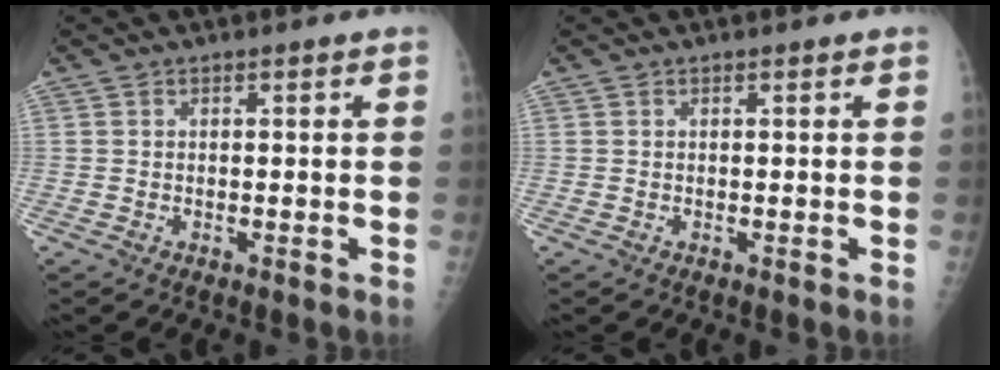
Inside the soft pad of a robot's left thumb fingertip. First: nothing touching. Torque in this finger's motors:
{"motor_torque": [-0.01, 0.07, -0.07, -0.07, 0.00]}